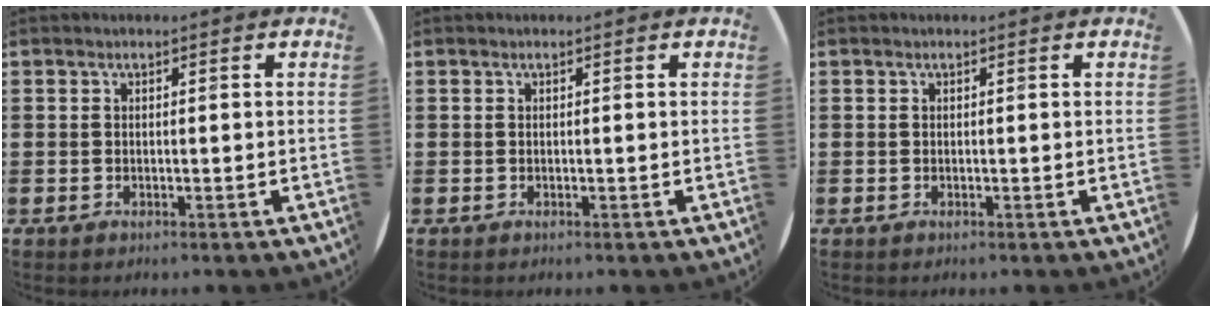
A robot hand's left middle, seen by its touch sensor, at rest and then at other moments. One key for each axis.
{"total": 0.0}
{"total": 0.0}